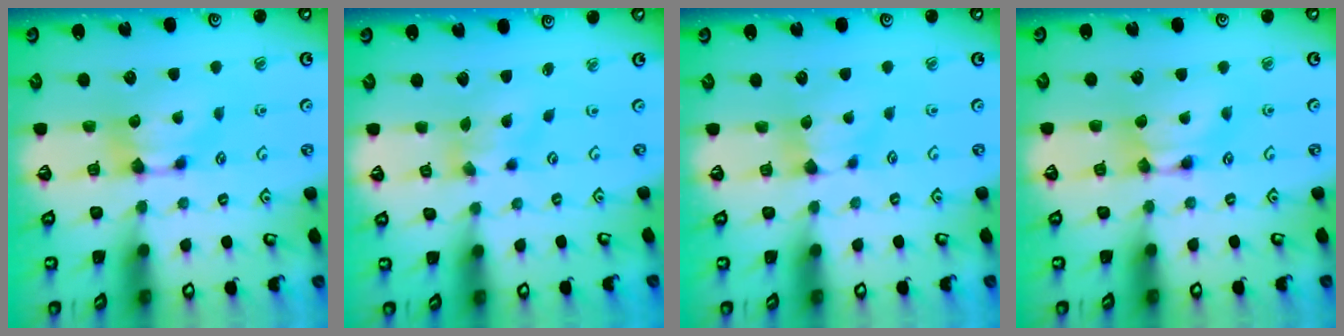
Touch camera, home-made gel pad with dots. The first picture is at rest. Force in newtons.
{"total": 1.2, "press": 0.0, "slide": 1.2}
{"total": 0.9, "press": 0.8, "slide": 0.5}
{"total": 1.7, "press": 1.7, "slide": 0.2}